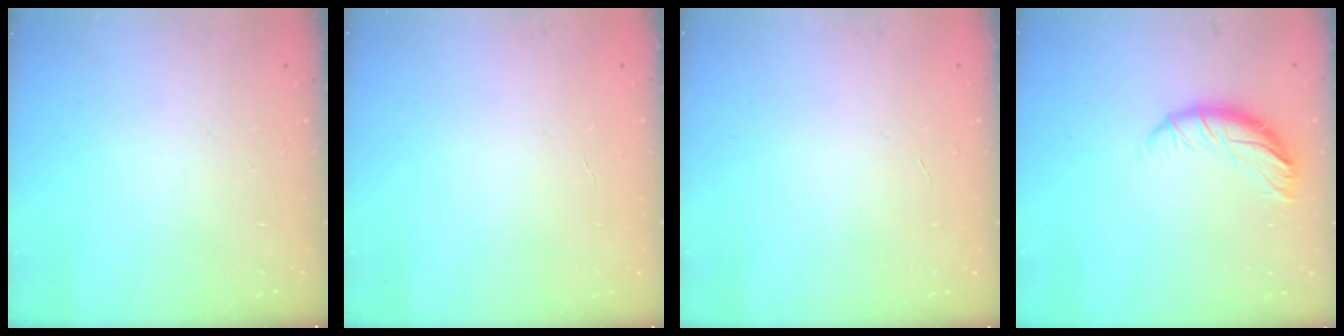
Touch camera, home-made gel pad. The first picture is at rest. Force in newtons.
{"total": 0.0}
{"total": 0.0}
{"total": 10.1, "press": 10.1, "slide": 0.5}